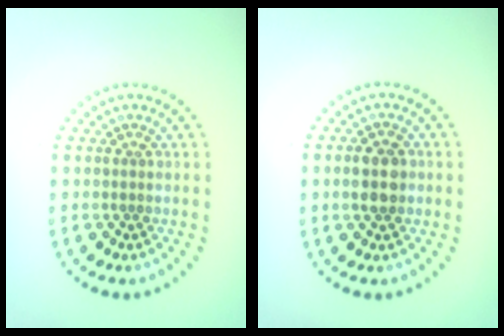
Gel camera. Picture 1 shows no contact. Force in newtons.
{"total": 2.8, "press": 2.8, "slide": 0.1}